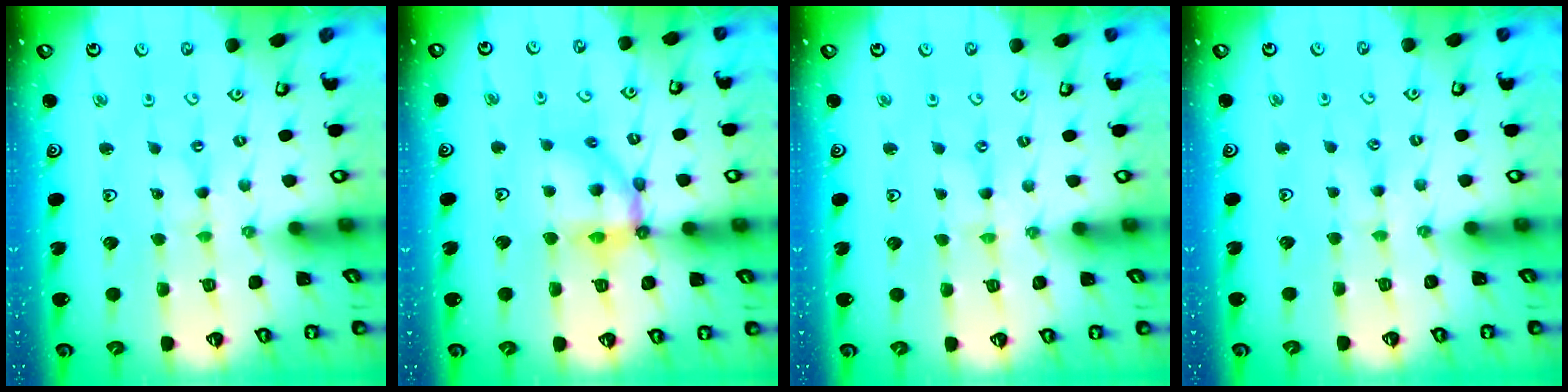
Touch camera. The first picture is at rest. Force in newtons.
{"total": 11.4, "press": 11.4, "slide": 1.4}
{"total": 0.0}
{"total": 2.2, "press": 2.2, "slide": 0.3}